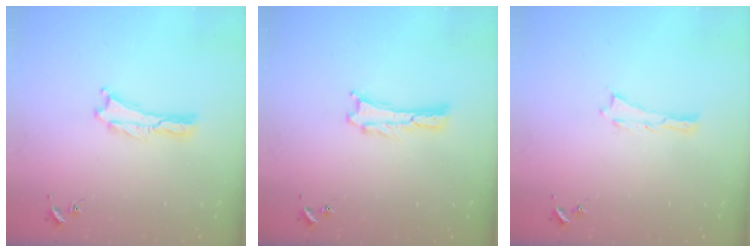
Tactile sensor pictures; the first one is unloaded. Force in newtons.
{"total": 0.0}
{"total": 0.0}